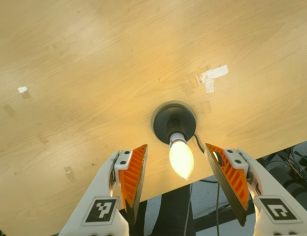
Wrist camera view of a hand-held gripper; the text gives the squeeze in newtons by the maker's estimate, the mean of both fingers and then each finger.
{"total": 0.0}